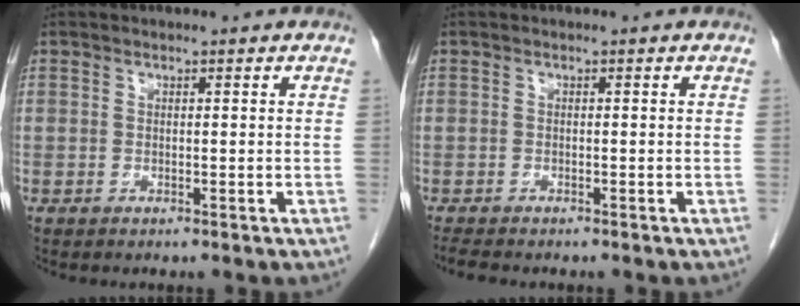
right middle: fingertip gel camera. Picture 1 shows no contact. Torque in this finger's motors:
{"motor_torque": [0.11, -0.05, -0.02, 0.00]}